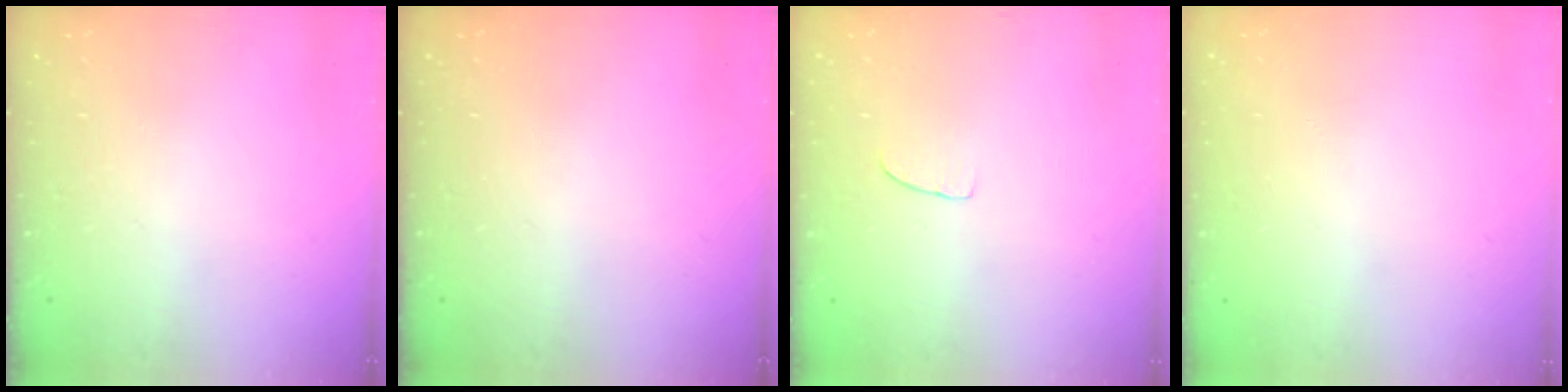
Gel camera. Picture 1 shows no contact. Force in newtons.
{"total": 0.0}
{"total": 2.6, "press": 2.6, "slide": 0.2}
{"total": 0.0}